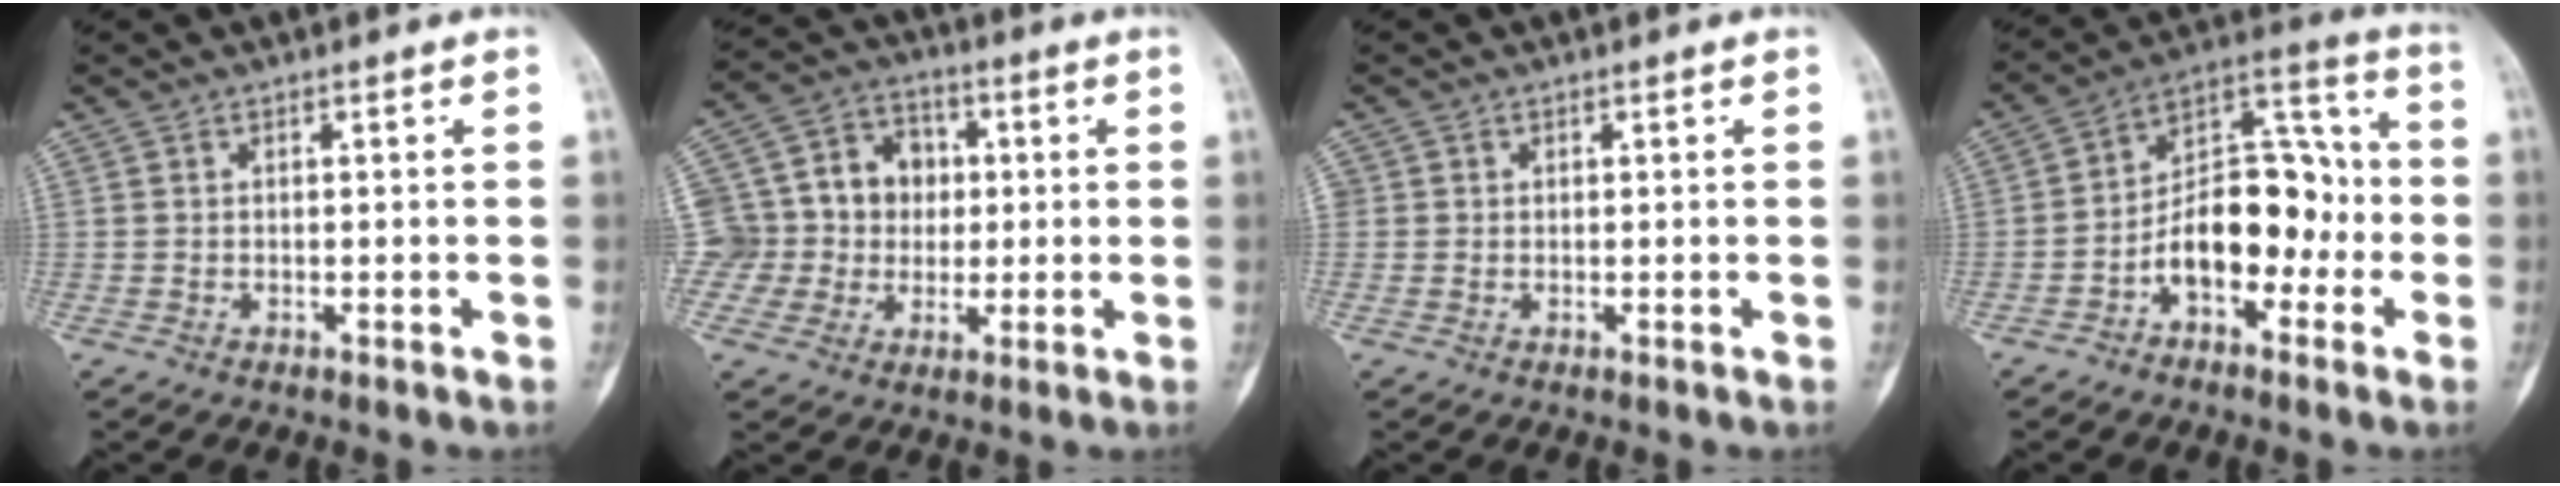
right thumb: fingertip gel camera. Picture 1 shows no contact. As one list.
[{"total": 13.2, "force": [0.3, 12.4, 4.5], "torque": [-0.043, 0.033, 0.009]}, {"total": 0.9, "force": [0.1, 0.9, 0.1], "torque": [0.007, 0.003, 0.002]}, {"total": 14.8, "force": [-3.9, 8.9, 11.1], "torque": [-0.146, 0.058, -0.073]}]